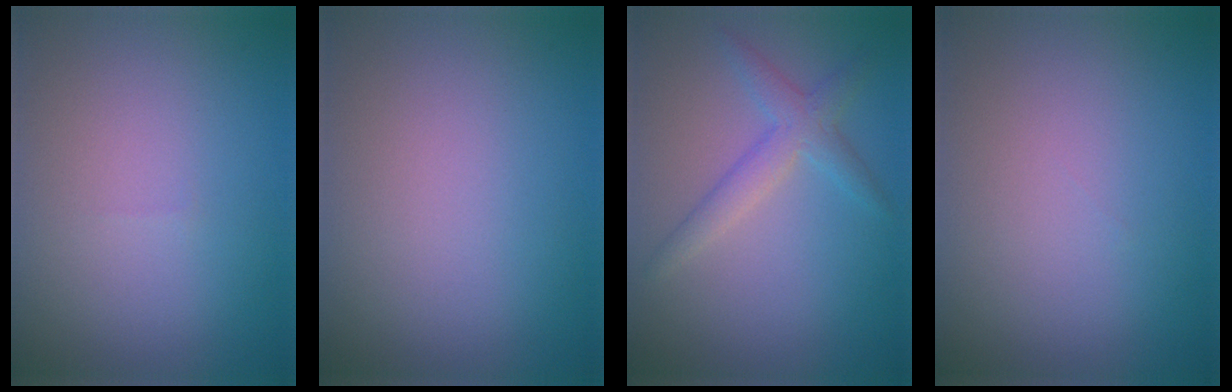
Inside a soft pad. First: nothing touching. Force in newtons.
{"total": 0.0}
{"total": 2.6, "press": 2.6, "slide": 0.1}
{"total": 0.0}